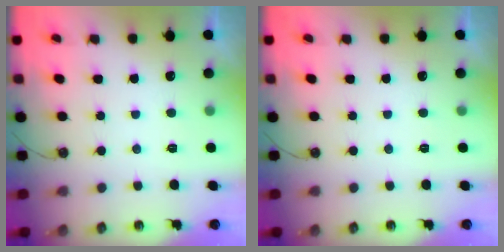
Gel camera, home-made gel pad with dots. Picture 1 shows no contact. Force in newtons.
{"total": 0.0}